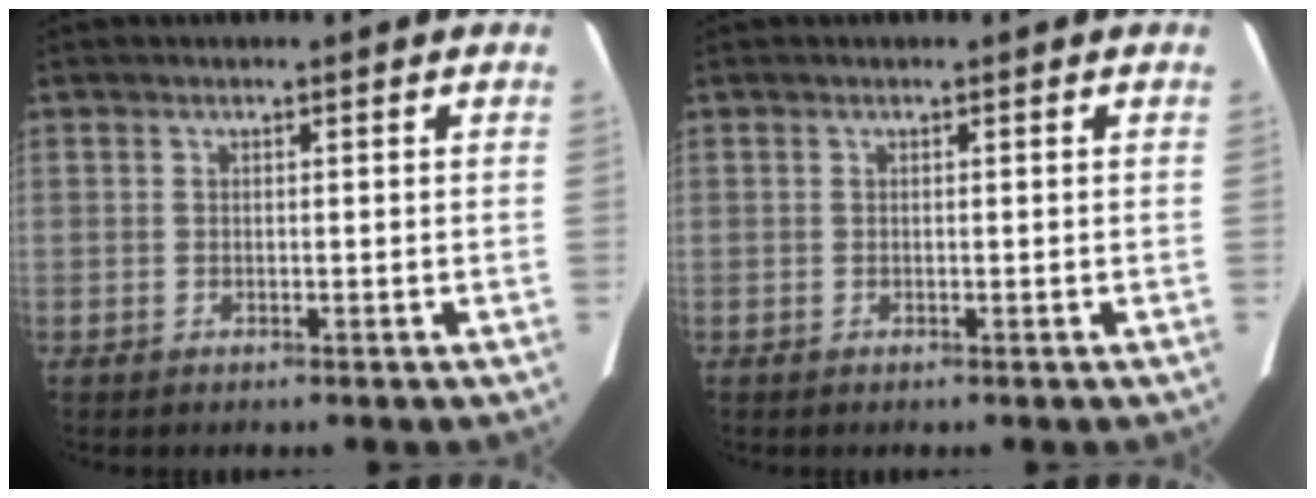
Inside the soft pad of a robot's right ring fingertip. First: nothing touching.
{"total": 0.0}